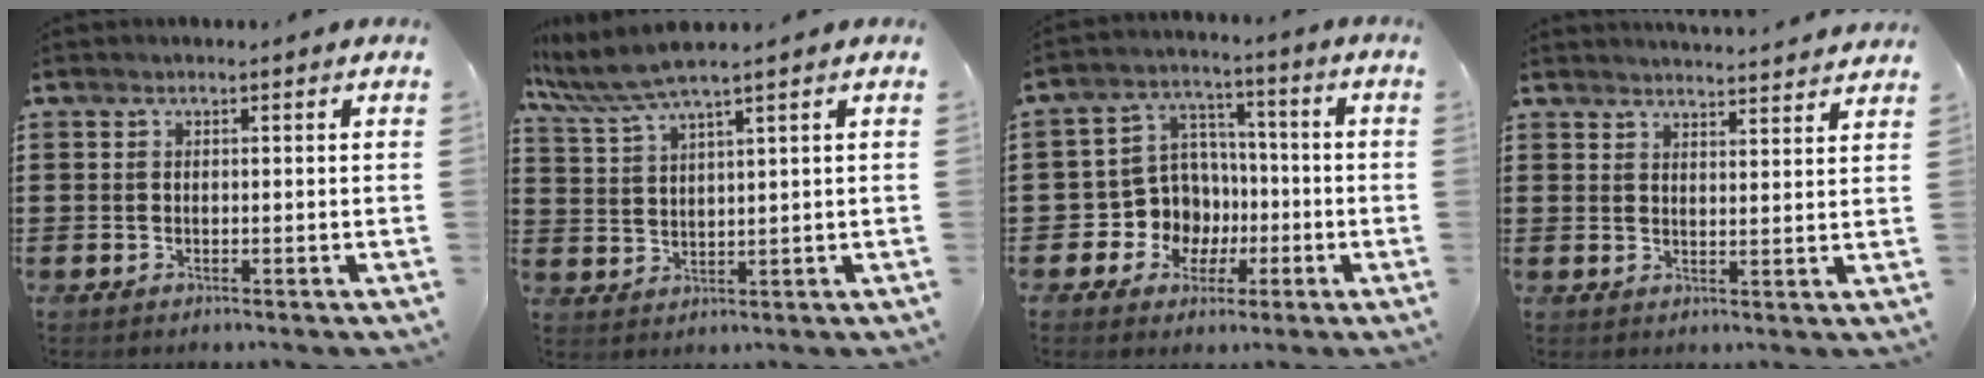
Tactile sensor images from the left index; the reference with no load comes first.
{"total": 5.4, "force": [4.3, 0.1, 3.3], "torque": [-0.077, -0.013, 0.073]}
{"total": 8.6, "force": [-1.2, 8.2, 2.2], "torque": [-0.083, 0.008, -0.015]}
{"total": 3.3, "force": [3.3, -0.5, 0.1], "torque": [-0.011, -0.017, 0.060]}